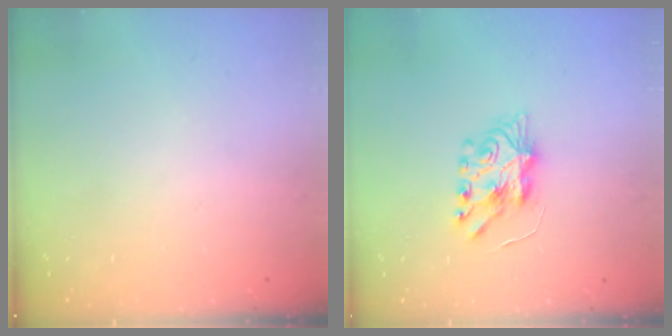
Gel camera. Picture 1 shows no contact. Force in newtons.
{"total": 7.4, "press": 7.4, "slide": 0.4}